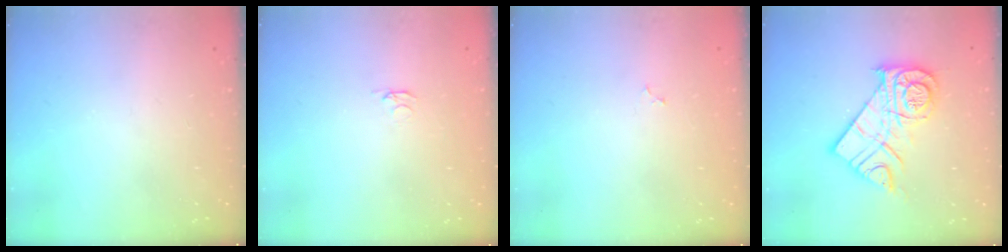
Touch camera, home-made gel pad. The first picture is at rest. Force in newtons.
{"total": 2.1, "press": 2.0, "slide": 0.3}
{"total": 2.3, "press": 2.3, "slide": 0.2}
{"total": 16.2, "press": 16.1, "slide": 1.6}